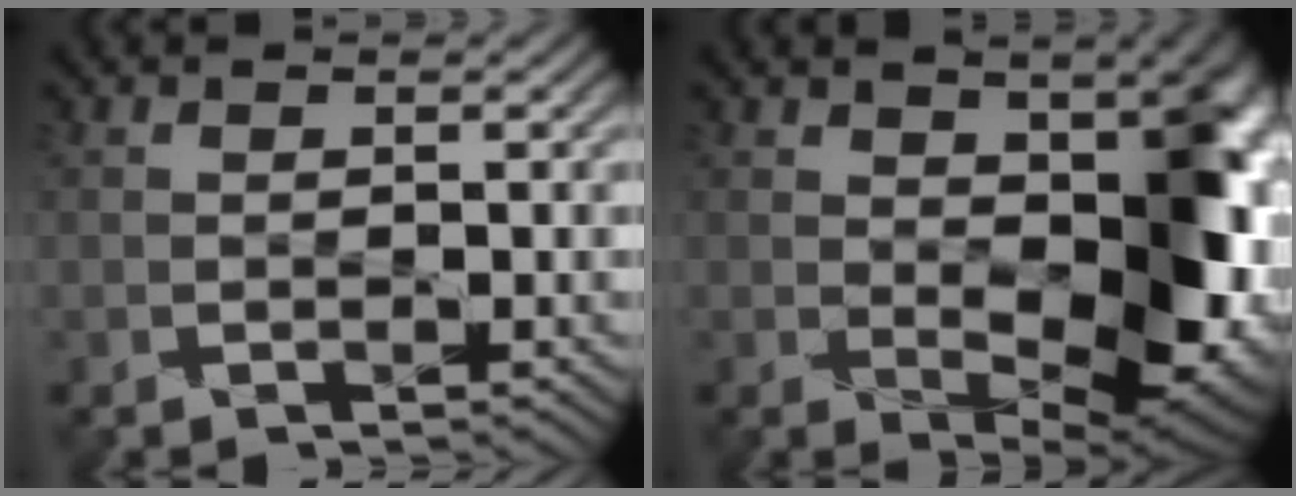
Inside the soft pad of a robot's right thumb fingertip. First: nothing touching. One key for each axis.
{"total": 13.1, "fx": 0.6, "fy": 7.2, "fz": 10.9, "tx": -0.137, "ty": -0.023, "tz": 0.020}